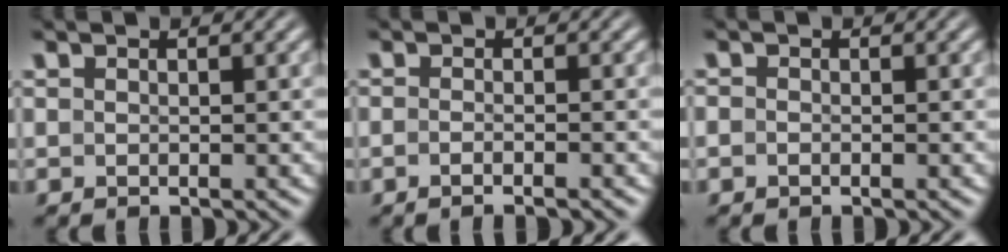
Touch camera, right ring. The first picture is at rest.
{"total": 1.8, "force": [-1.4, -0.1, 1.1], "torque": [-0.020, 0.004, -0.028]}
{"total": 0.9, "force": [-0.4, 0.7, 0.3], "torque": [-0.014, -0.003, -0.010]}